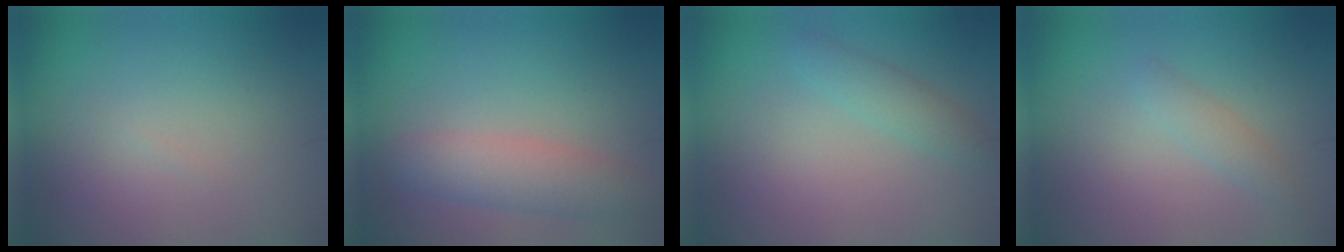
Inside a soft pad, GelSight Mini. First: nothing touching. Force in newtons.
{"total": 3.6, "press": 3.6, "slide": 0.1}
{"total": 1.9, "press": 1.9, "slide": 0.1}
{"total": 1.4, "press": 1.4, "slide": 0.0}